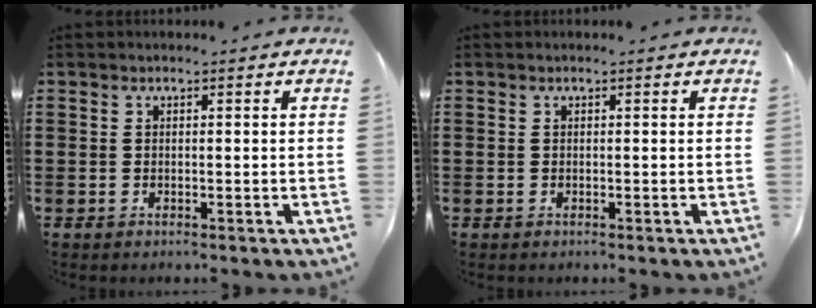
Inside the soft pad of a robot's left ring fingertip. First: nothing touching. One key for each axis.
{"total": 0.0}